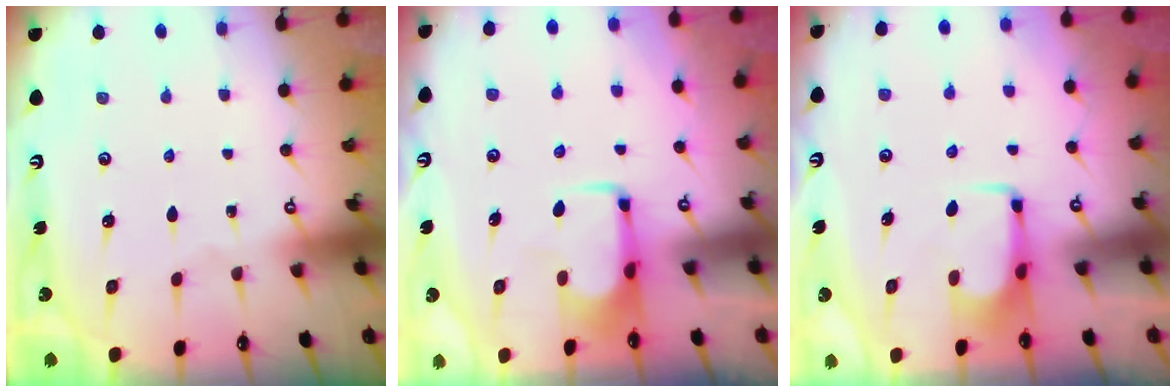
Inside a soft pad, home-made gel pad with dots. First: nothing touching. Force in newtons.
{"total": 2.0, "press": 2.0, "slide": 0.4}
{"total": 1.6, "press": 1.5, "slide": 0.5}